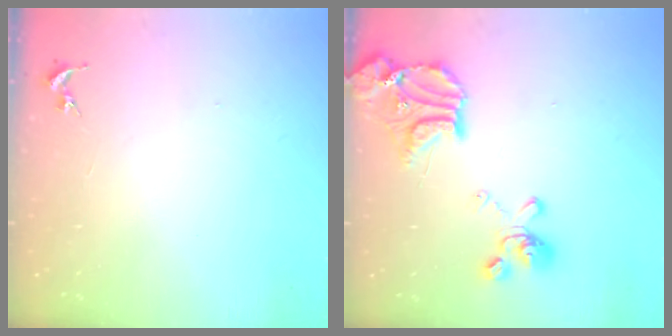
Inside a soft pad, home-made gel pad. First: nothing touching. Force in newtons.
{"total": 19.3, "press": 19.2, "slide": 2.2}